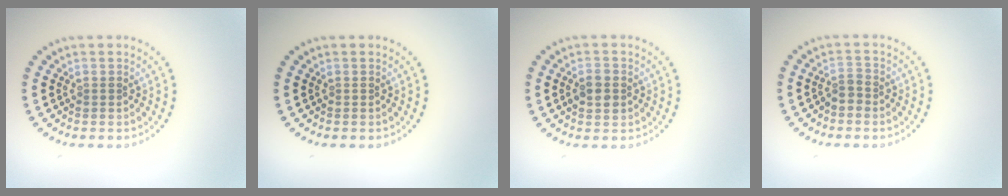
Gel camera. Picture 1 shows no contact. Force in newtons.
{"total": 0.0}
{"total": 2.7, "press": 2.7, "slide": 0.1}
{"total": 1.6, "press": 1.3, "slide": 1.0}